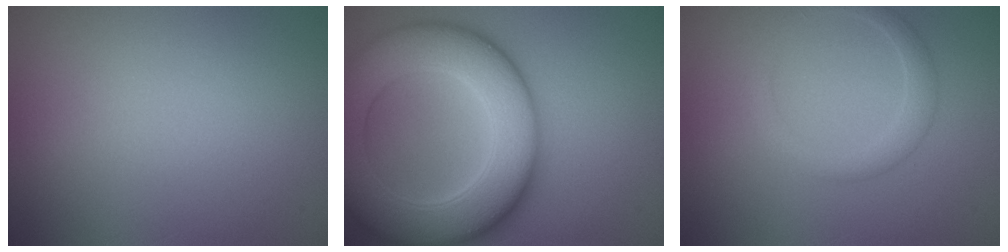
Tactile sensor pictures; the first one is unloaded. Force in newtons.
{"total": 12.4, "press": 12.4, "slide": 0.2}
{"total": 2.0, "press": 2.0, "slide": 0.1}